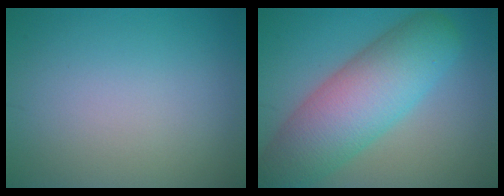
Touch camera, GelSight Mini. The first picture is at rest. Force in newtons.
{"total": 9.5, "press": 9.5, "slide": 0.5}